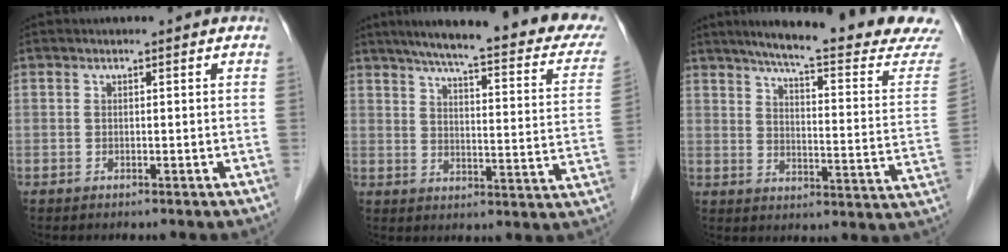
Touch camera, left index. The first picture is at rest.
{"total": 26.7, "force": [21.8, 3.6, 14.9], "torque": [-0.198, -0.025, 0.261]}
{"total": 22.9, "force": [20.6, 0.3, 10.1], "torque": [-0.137, -0.075, 0.255]}